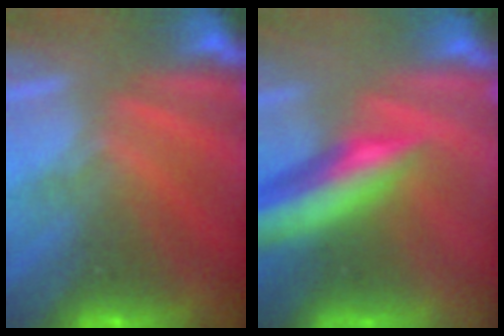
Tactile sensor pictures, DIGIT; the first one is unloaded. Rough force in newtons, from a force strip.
{"total": 8.0}